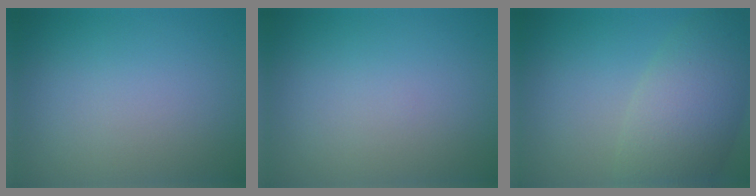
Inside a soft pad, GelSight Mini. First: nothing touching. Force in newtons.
{"total": 0.0}
{"total": 7.0, "press": 7.0, "slide": 0.5}